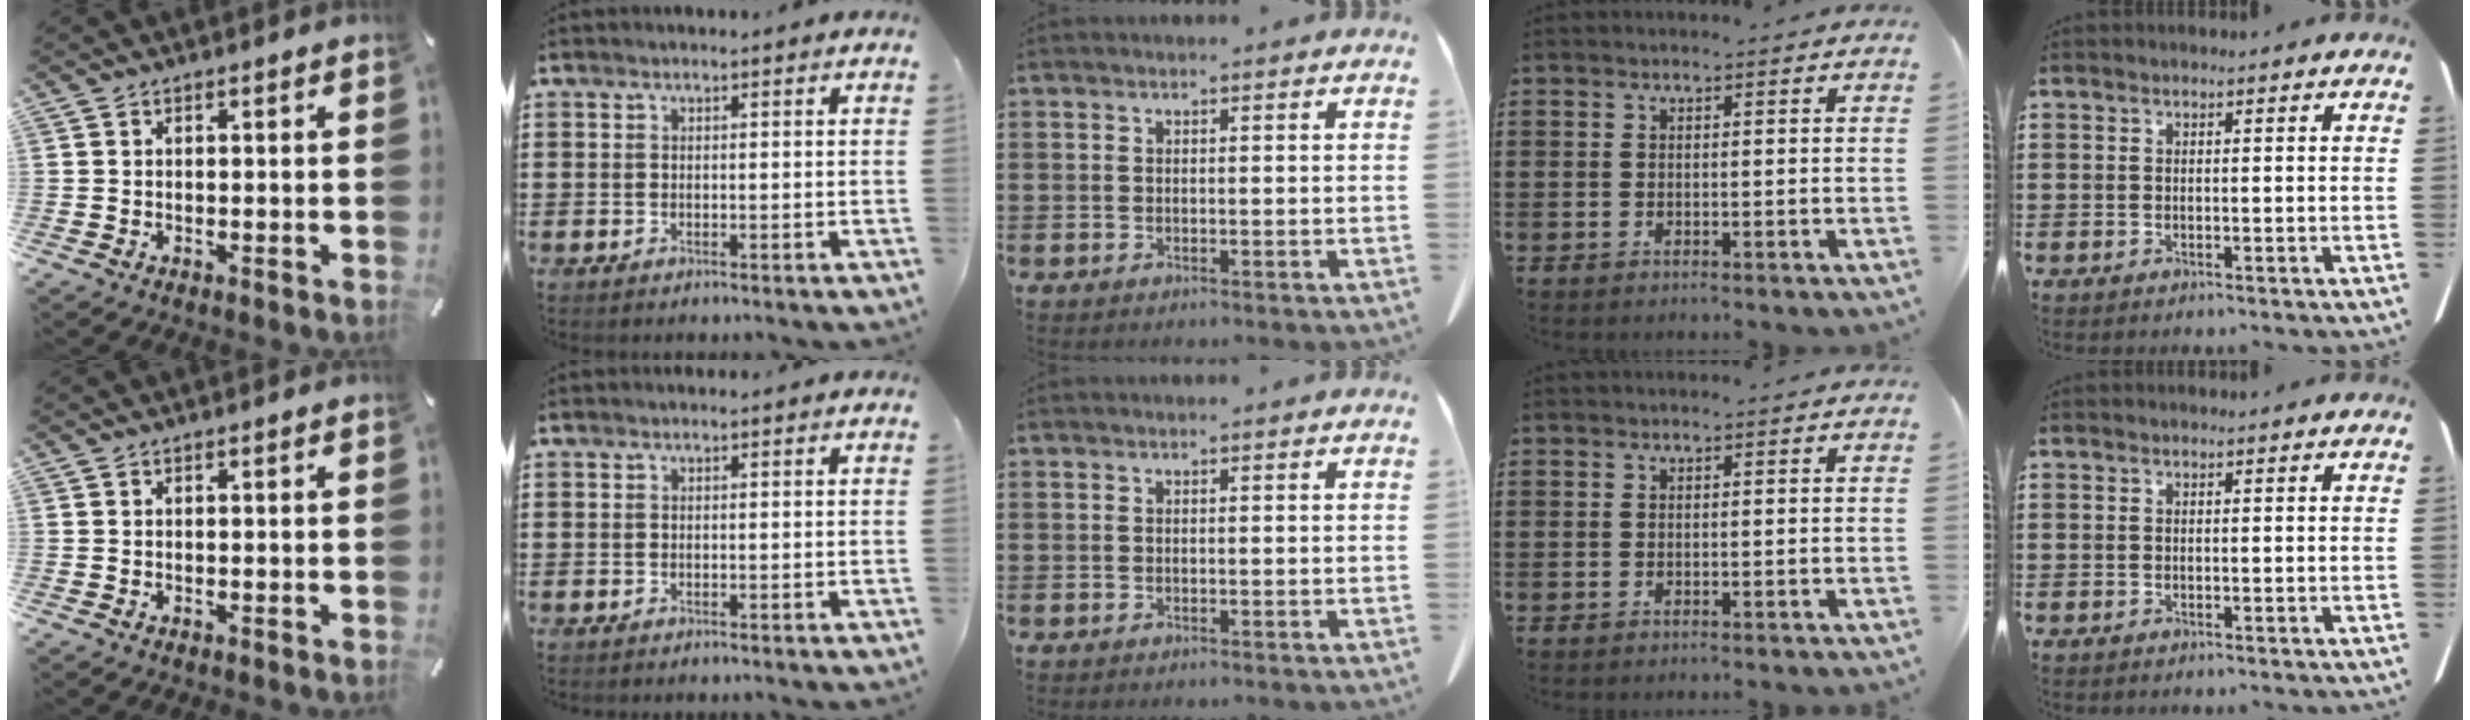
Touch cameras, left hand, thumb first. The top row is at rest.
{}